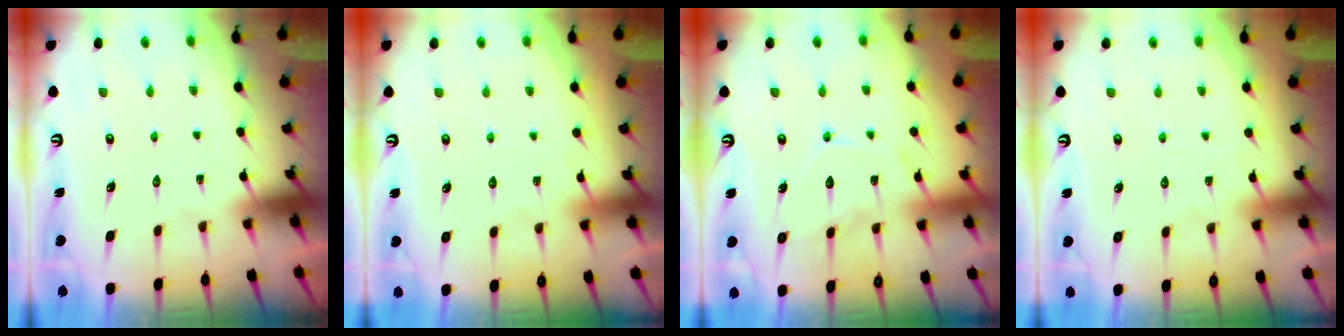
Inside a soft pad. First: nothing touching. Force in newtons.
{"total": 2.9, "press": 2.9, "slide": 0.4}
{"total": 10.8, "press": 10.8, "slide": 0.8}
{"total": 2.9, "press": 2.9, "slide": 0.4}